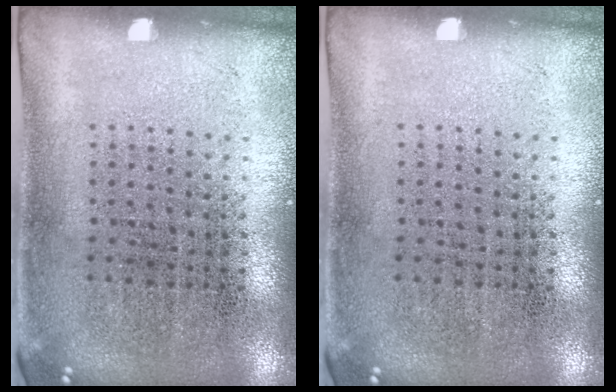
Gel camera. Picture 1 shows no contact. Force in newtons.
{"total": 0.0}